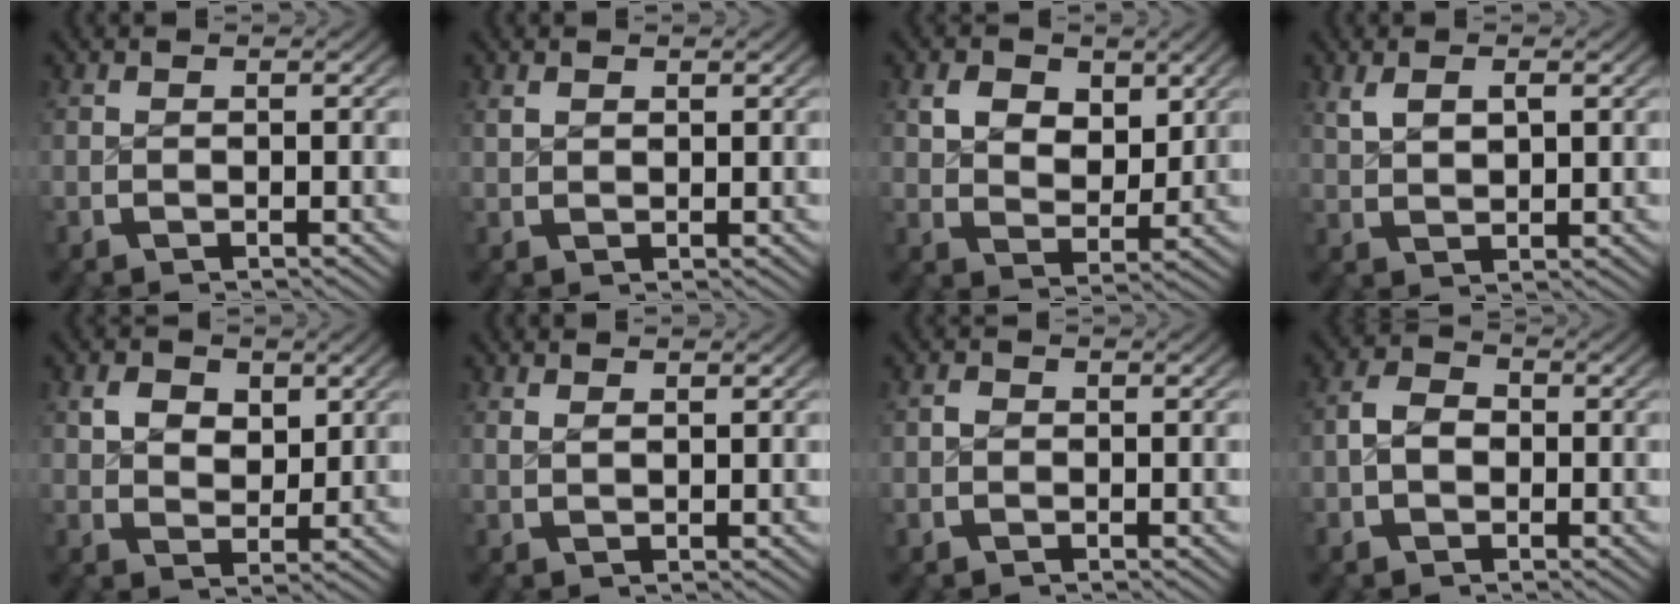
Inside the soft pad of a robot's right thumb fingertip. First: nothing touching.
{"total": 1.0, "force": [0.9, 0.4, 0.3], "torque": [0.001, 0.002, 0.021]}
{"total": 4.4, "force": [1.5, 3.2, 2.7], "torque": [-0.047, -0.025, 0.036]}
{"total": 2.3, "force": [1.3, 0.9, 1.6], "torque": [-0.029, -0.001, 0.036]}
{"total": 3.1, "force": [1.2, 2.3, 1.7], "torque": [-0.026, -0.015, 0.031]}
{"total": 1.0, "force": [1.0, 0.0, 0.4], "torque": [-0.003, 0.001, 0.024]}
{"total": 0.9, "force": [-0.2, 0.8, 0.3], "torque": [-0.007, -0.005, -0.005]}
{"total": 3.2, "force": [-0.3, 2.5, 1.9], "torque": [-0.035, -0.003, -0.010]}